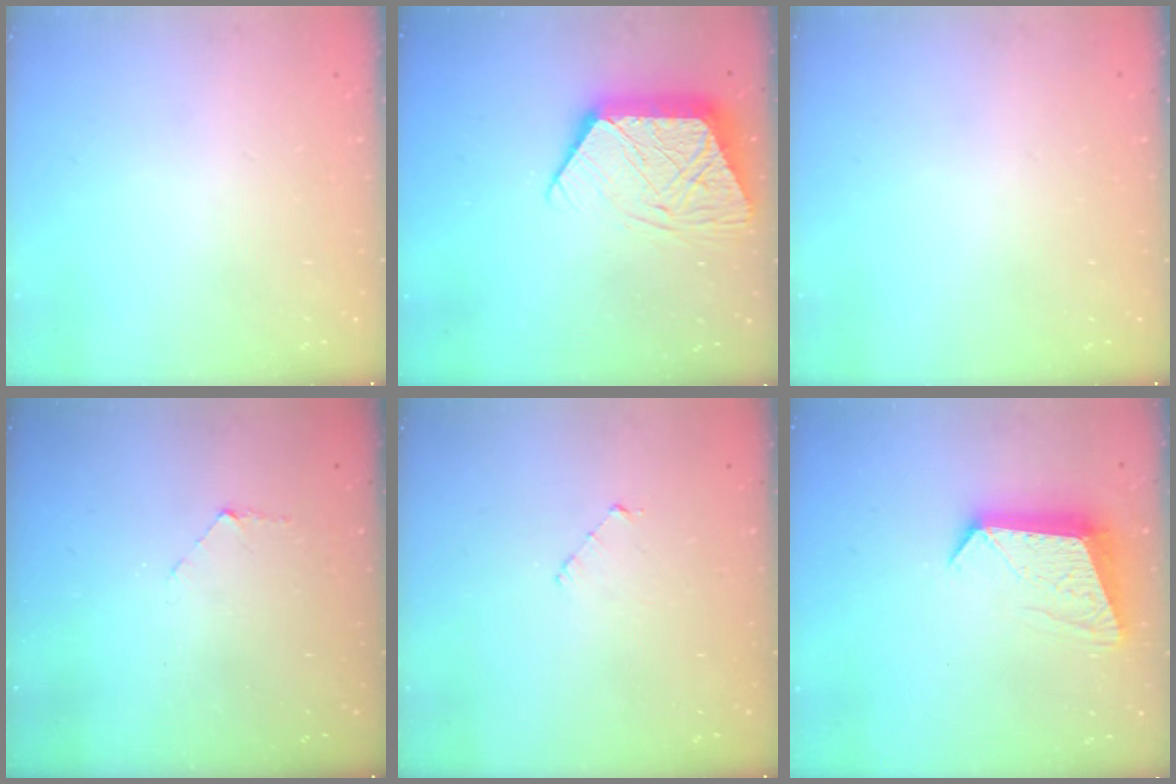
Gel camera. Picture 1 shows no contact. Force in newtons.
{"total": 13.5, "press": 13.4, "slide": 1.0}
{"total": 0.0}
{"total": 4.0, "press": 4.0, "slide": 0.4}
{"total": 2.9, "press": 2.9, "slide": 0.2}
{"total": 12.1, "press": 12.1, "slide": 1.0}